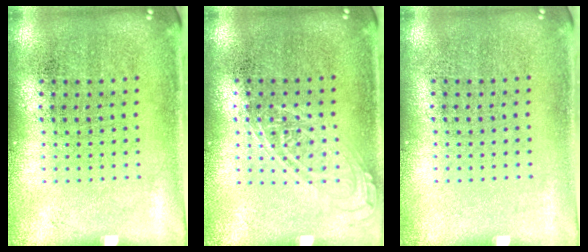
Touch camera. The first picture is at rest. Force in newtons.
{"total": 0.8, "press": 0.8, "slide": 0.1}
{"total": 0.0}